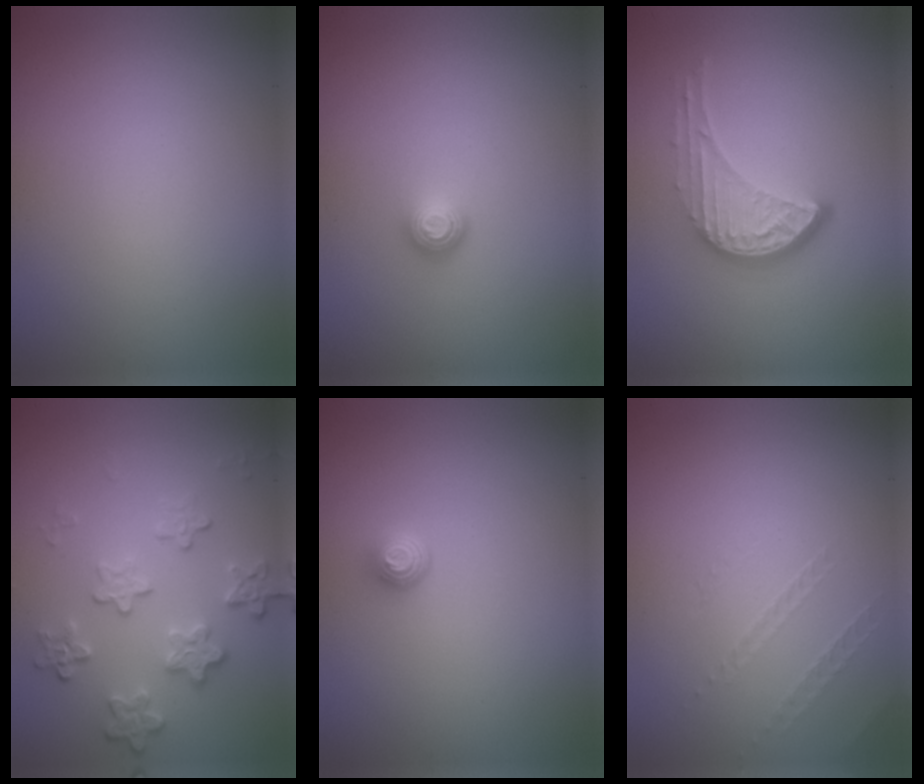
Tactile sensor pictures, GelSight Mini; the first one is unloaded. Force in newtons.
{"total": 1.1, "press": 1.0, "slide": 0.4}
{"total": 4.5, "press": 3.3, "slide": 3.1}
{"total": 4.2, "press": 3.1, "slide": 2.8}
{"total": 1.3, "press": 1.0, "slide": 0.9}
{"total": 0.9, "press": 0.1, "slide": 0.9}